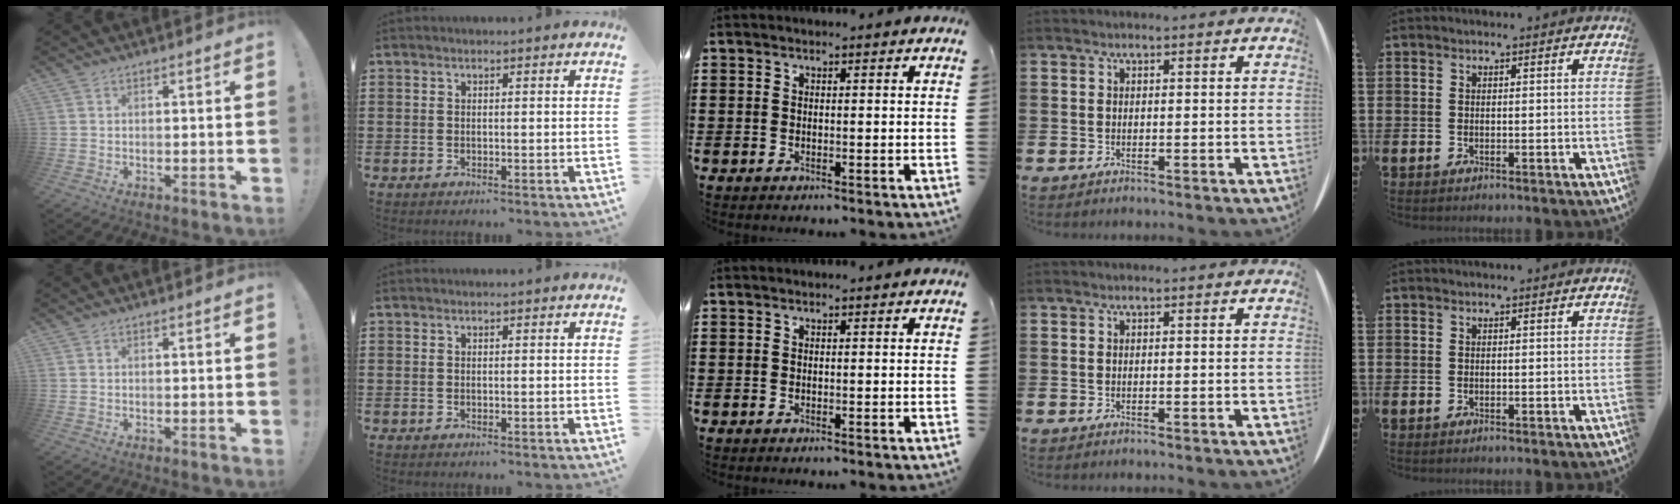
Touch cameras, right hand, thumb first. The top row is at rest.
{}